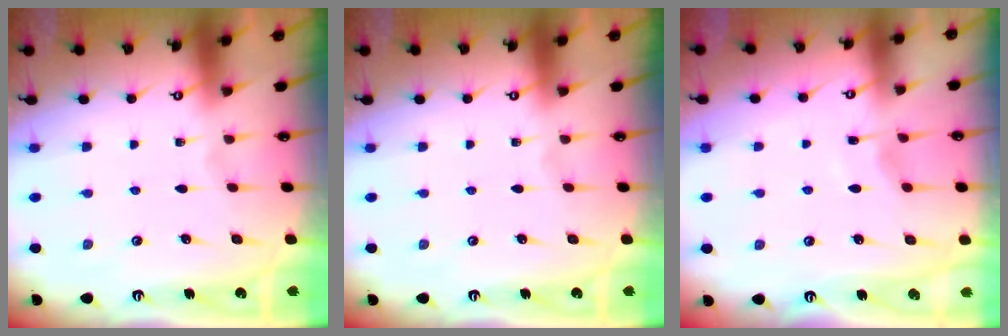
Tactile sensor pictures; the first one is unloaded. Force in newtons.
{"total": 0.0}
{"total": 3.0, "press": 2.9, "slide": 0.4}